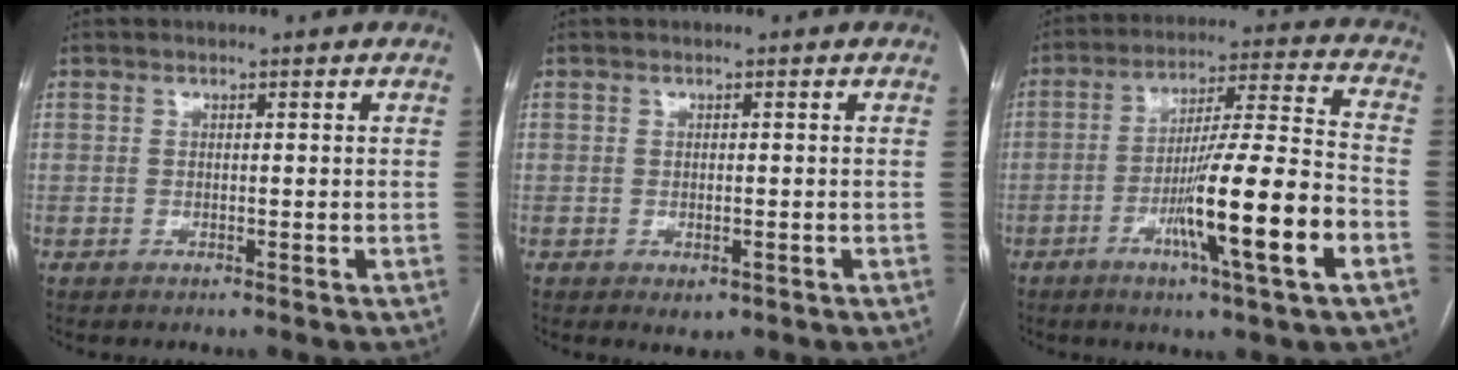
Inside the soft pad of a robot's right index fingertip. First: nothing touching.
{"total": 1.9, "force": [-0.8, 1.1, 1.4], "torque": [-0.018, -0.002, -0.002]}
{"total": 16.2, "force": [-5.9, -0.4, 15.1], "torque": [-0.258, -0.009, -0.099]}